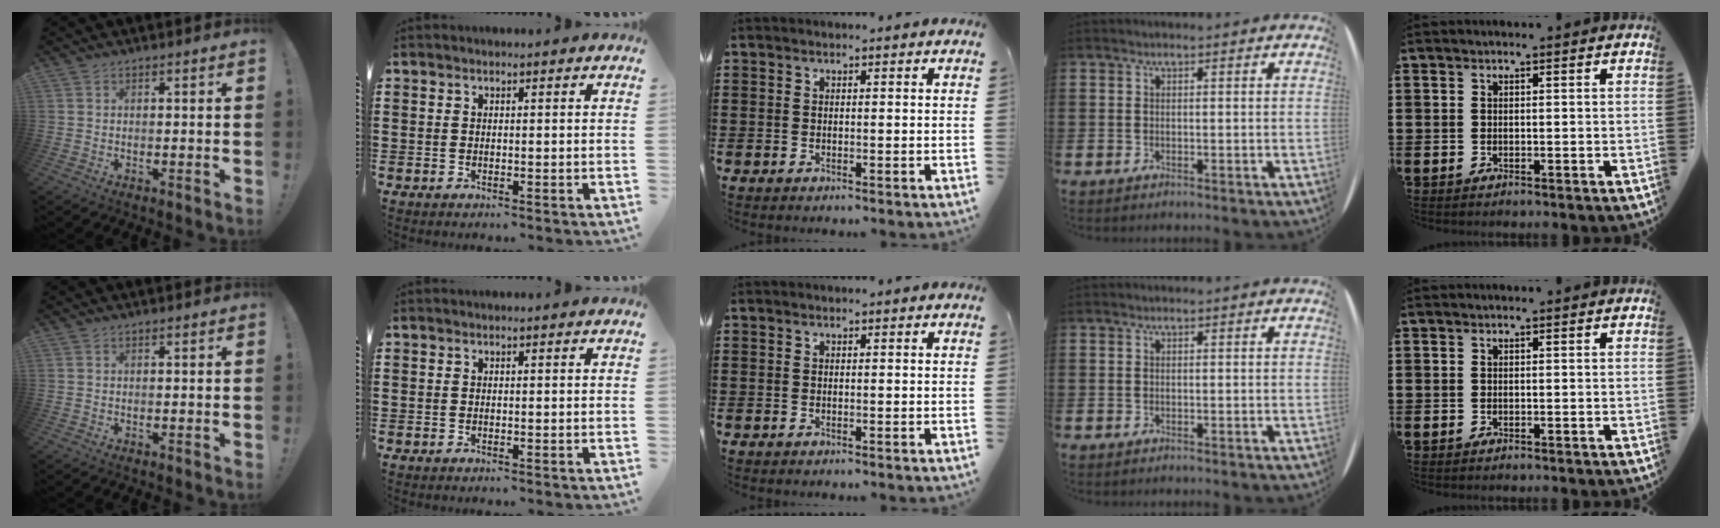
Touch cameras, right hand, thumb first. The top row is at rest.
{}